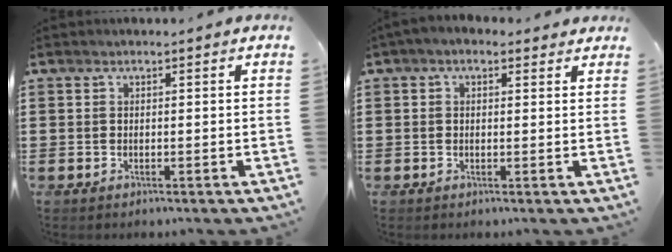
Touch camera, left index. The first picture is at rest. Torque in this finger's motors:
{"motor_torque": [2.14, 0.00, 0.77, 0.07]}